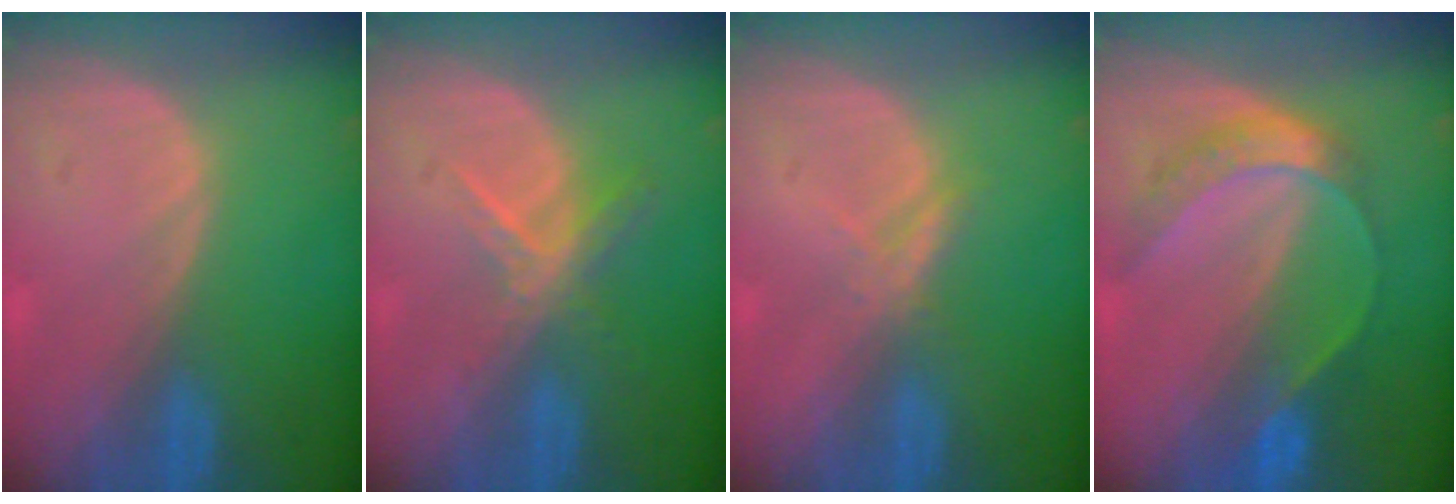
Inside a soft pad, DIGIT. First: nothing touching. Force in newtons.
{"total": 5.6, "press": 4.8, "slide": 2.8}
{"total": 2.1, "press": 2.1, "slide": 0.2}
{"total": 7.1, "press": 6.0, "slide": 3.9}